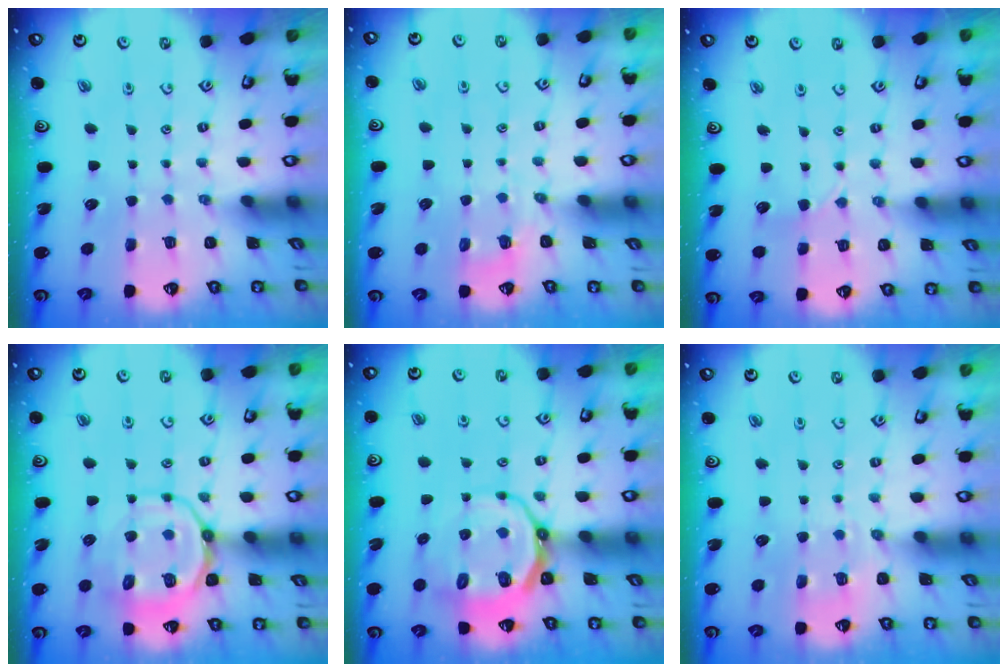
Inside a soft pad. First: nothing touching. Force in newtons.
{"total": 2.3, "press": 1.7, "slide": 1.6}
{"total": 2.2, "press": 2.2, "slide": 0.3}
{"total": 13.7, "press": 13.5, "slide": 1.7}
{"total": 12.7, "press": 12.4, "slide": 3.0}
{"total": 4.1, "press": 4.0, "slide": 0.9}